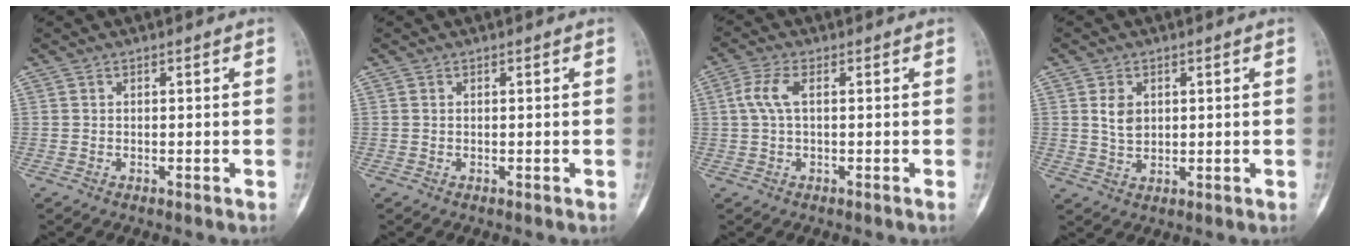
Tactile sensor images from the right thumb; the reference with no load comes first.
{"total": 0.0}
{"total": 4.3, "force": [0.7, 1.5, 4.0], "torque": [-0.107, 0.009, 0.009]}
{"total": 4.0, "force": [1.1, 2.9, 2.6], "torque": [-0.034, -0.007, 0.024]}